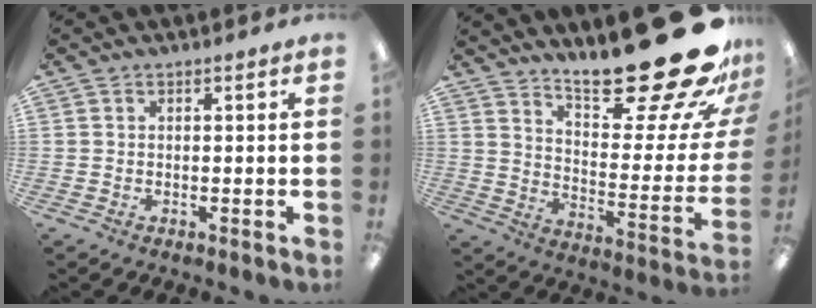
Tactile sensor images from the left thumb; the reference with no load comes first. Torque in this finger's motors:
{"motor_torque": [0.65, 0.43, 1.28, -1.50, 0.07]}